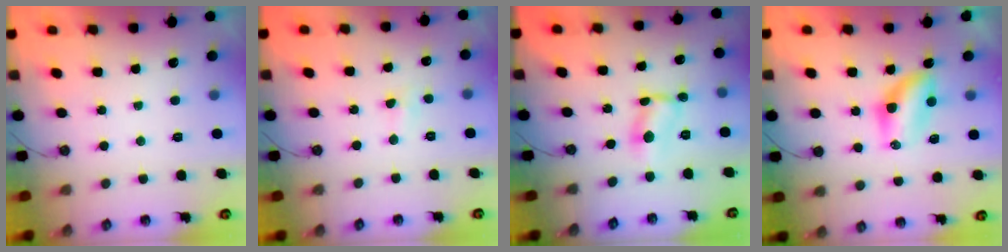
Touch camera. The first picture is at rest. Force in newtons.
{"total": 3.6, "press": 3.6, "slide": 0.5}
{"total": 2.9, "press": 2.9, "slide": 0.2}
{"total": 7.2, "press": 6.9, "slide": 2.1}